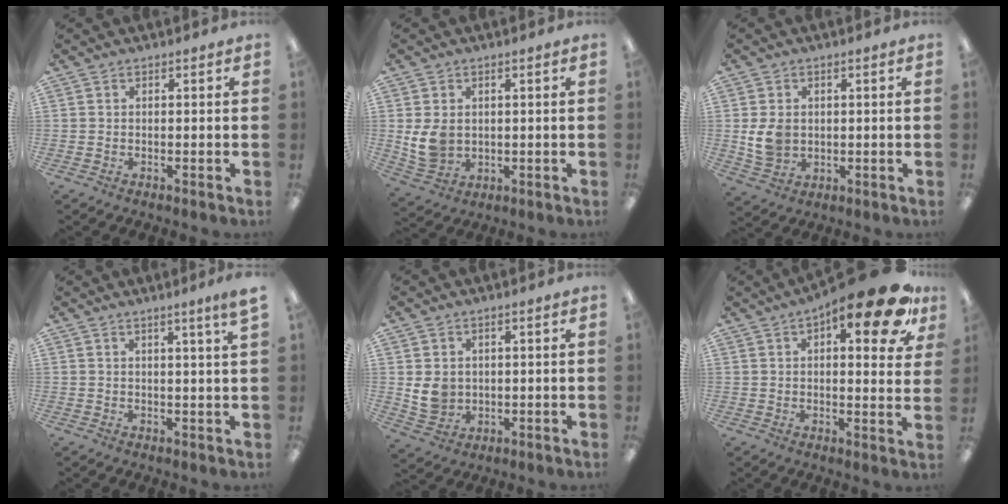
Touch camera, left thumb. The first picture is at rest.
{"total": 6.4, "force": [0.8, 5.4, 3.4], "torque": [-0.080, 0.002, 0.019]}
{"total": 6.2, "force": [0.5, 5.2, 3.3], "torque": [-0.062, 0.002, 0.009]}
{"total": 3.3, "force": [2.4, -0.6, 2.1], "torque": [-0.036, -0.010, 0.039]}
{"total": 5.7, "force": [1.0, 5.1, 2.2], "torque": [-0.040, 0.003, 0.021]}
{"total": 17.6, "force": [10.1, 5.4, 13.4], "torque": [-0.186, -0.055, 0.154]}